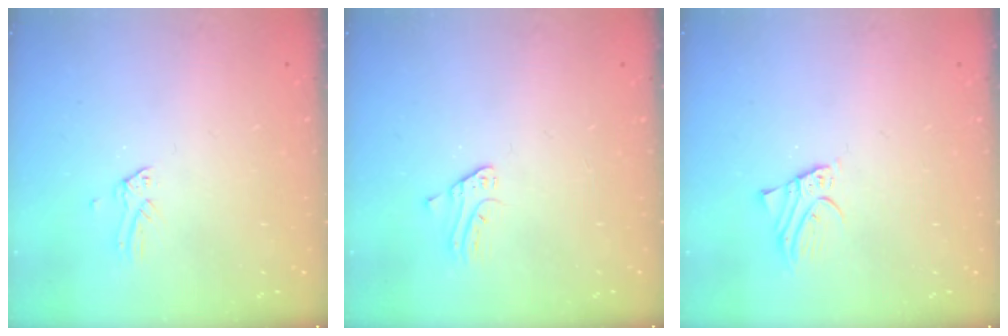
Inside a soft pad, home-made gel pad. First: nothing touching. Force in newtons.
{"total": 2.2, "press": 2.2, "slide": 0.3}
{"total": 2.4, "press": 2.4, "slide": 0.1}